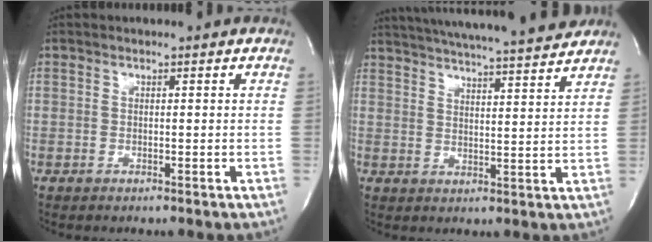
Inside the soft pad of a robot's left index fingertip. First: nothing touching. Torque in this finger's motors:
{"motor_torque": [0.07, -0.19, 0.51, 0.09]}